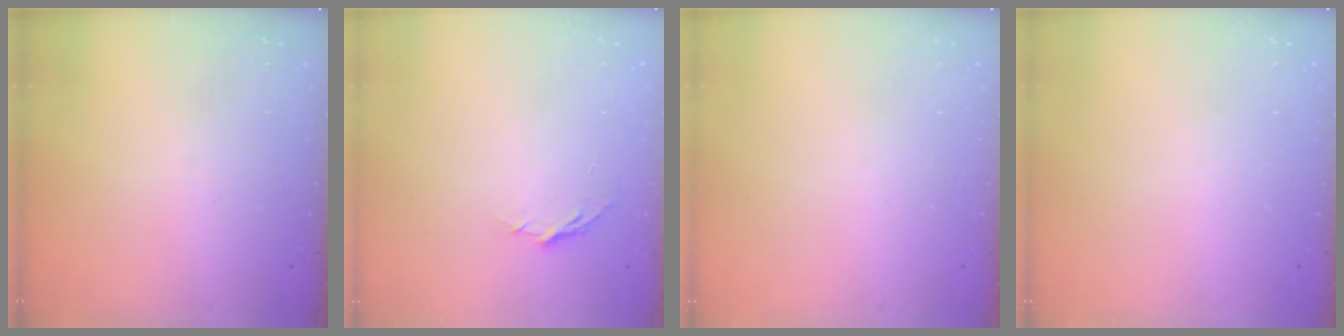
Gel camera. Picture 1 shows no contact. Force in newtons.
{"total": 3.7, "press": 3.6, "slide": 0.4}
{"total": 0.0}
{"total": 0.0}